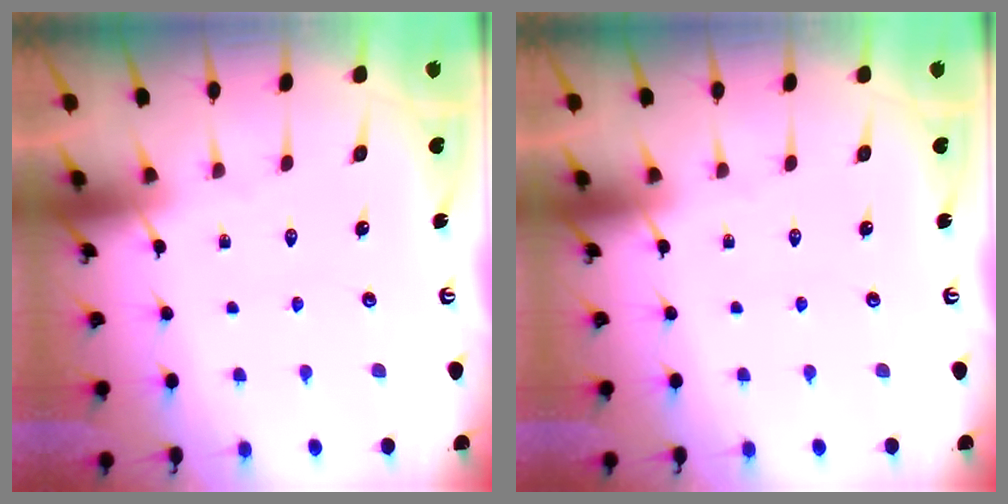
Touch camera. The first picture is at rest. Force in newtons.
{"total": 0.0}